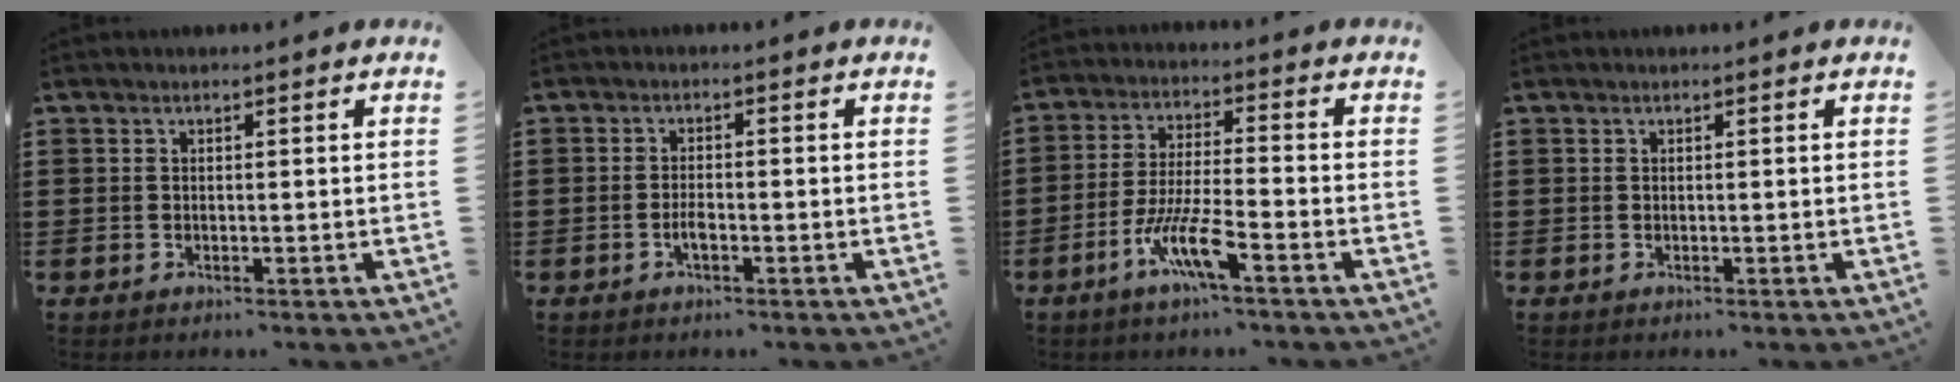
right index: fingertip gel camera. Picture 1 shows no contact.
{"total": 2.1, "force": [-0.9, 0.8, 1.6], "torque": [-0.040, -0.001, -0.020]}
{"total": 8.2, "force": [-4.7, 0.9, 6.7], "torque": [-0.145, -0.011, -0.091]}
{"total": 0.0}